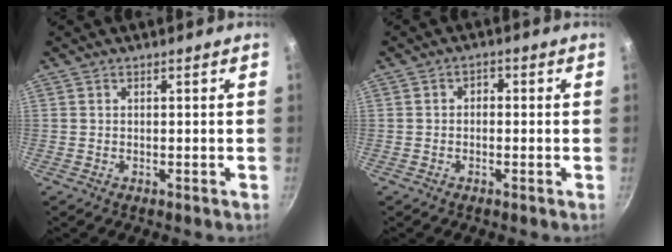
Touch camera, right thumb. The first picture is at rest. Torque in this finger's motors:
{"motor_torque": [-0.42, -0.30, -0.28, 0.13, 0.06]}